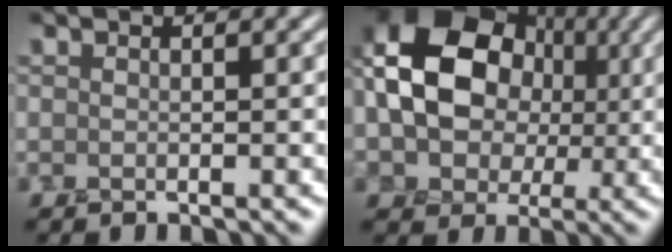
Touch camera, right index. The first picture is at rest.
{"total": 14.6, "force": [1.8, 11.3, 9.1], "torque": [-0.176, 0.030, 0.022]}